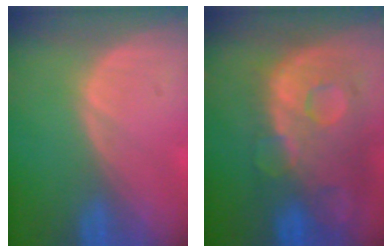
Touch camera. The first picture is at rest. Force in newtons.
{"total": 12.5, "press": 10.3, "slide": 7.0}